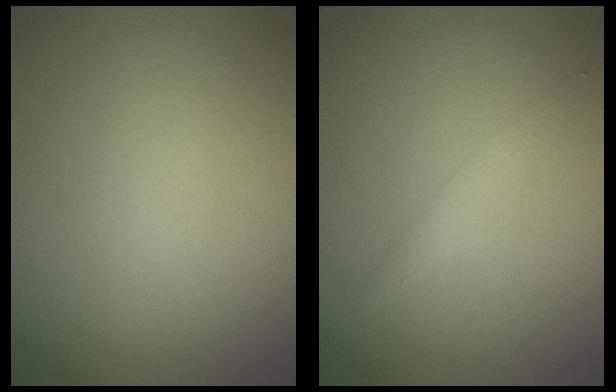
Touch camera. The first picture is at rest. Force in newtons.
{"total": 1.7, "press": 1.7, "slide": 0.1}